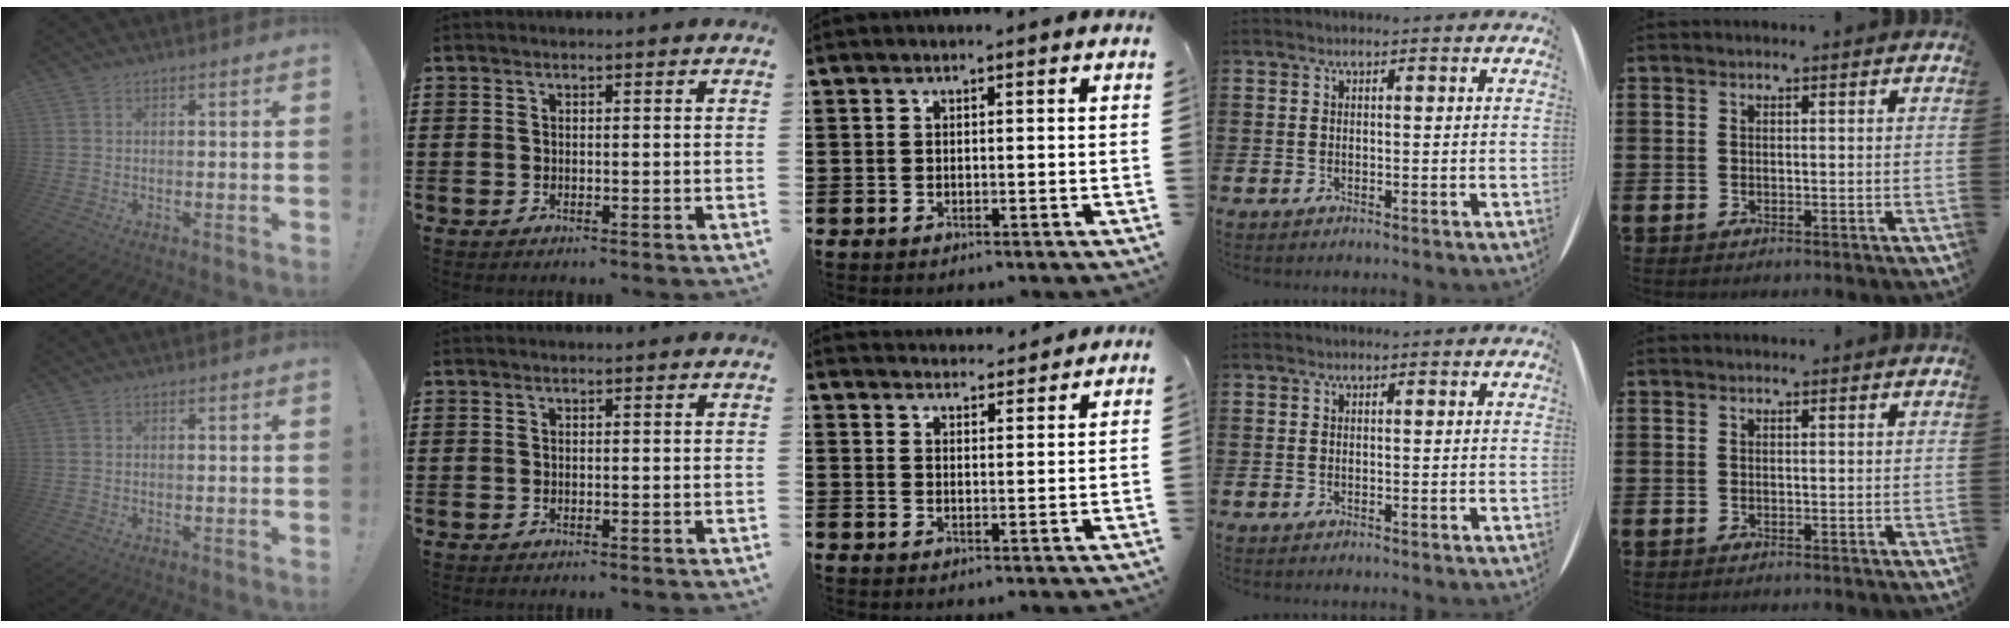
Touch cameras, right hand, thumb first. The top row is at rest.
{"middle": {"total": 3.1, "force": [3.1, 0.0, -0.4], "torque": [0.000, -0.012, 0.058]}}